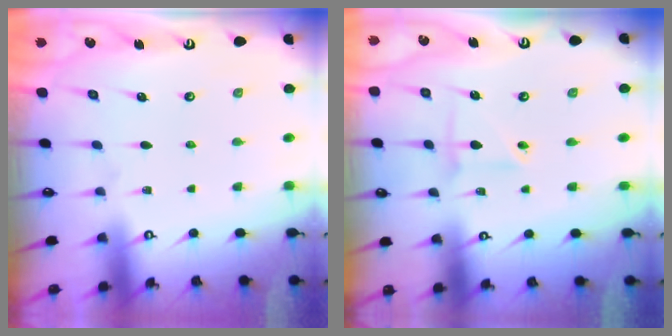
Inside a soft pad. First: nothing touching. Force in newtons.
{"total": 3.4, "press": 3.4, "slide": 0.2}